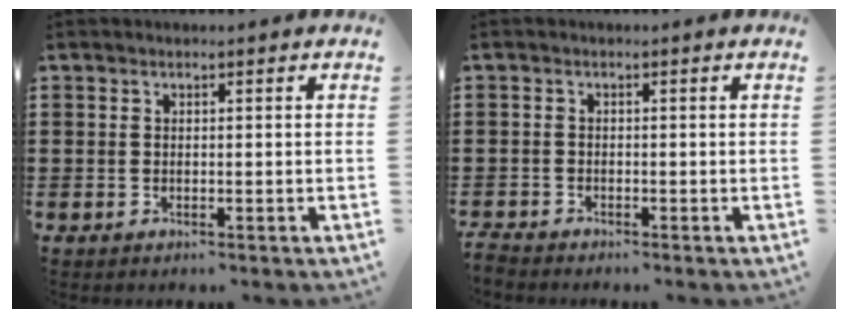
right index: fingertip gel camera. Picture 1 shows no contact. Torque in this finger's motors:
{"motor_torque": [-1.69, 0.44, -1.05, -0.21]}